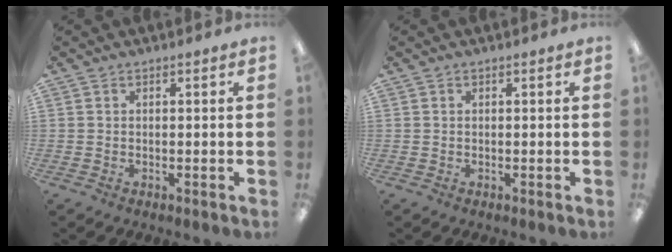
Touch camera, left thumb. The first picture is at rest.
{"total": 0.0}